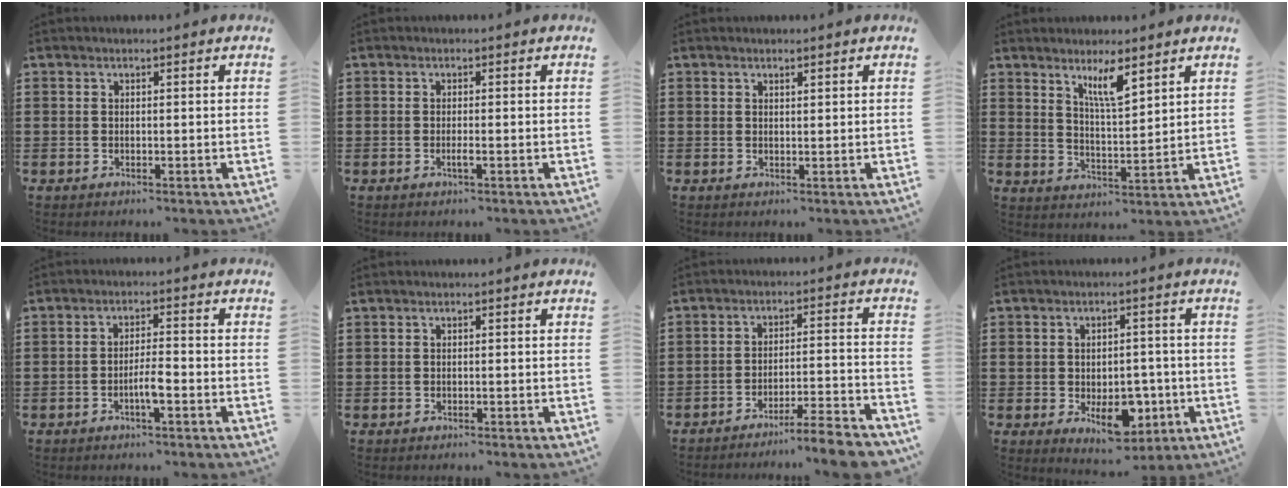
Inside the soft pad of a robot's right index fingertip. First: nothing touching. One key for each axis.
{"total": 1.1, "fx": -0.5, "fy": 0.0, "fz": 1.0, "tx": -0.025, "ty": -0.007, "tz": -0.011}
{"total": 0.7, "fx": 0.6, "fy": 0.2, "fz": 0.3, "tx": -0.007, "ty": 0.000, "tz": 0.012}
{"total": 5.6, "fx": 3.9, "fy": 0.9, "fz": 3.9, "tx": -0.080, "ty": -0.005, "tz": 0.066}
{"total": 3.3, "fx": -1.5, "fy": 0.5, "fz": 2.9, "tx": -0.059, "ty": 0.001, "tz": -0.030}
{"total": 0.0}
{"total": 6.1, "fx": -5.6, "fy": -0.3, "fz": 2.4, "tx": -0.034, "ty": -0.008, "tz": -0.108}
{"total": 8.0, "fx": -2.2, "fy": 5.2, "fz": 5.6, "tx": -0.075, "ty": 0.006, "tz": -0.037}